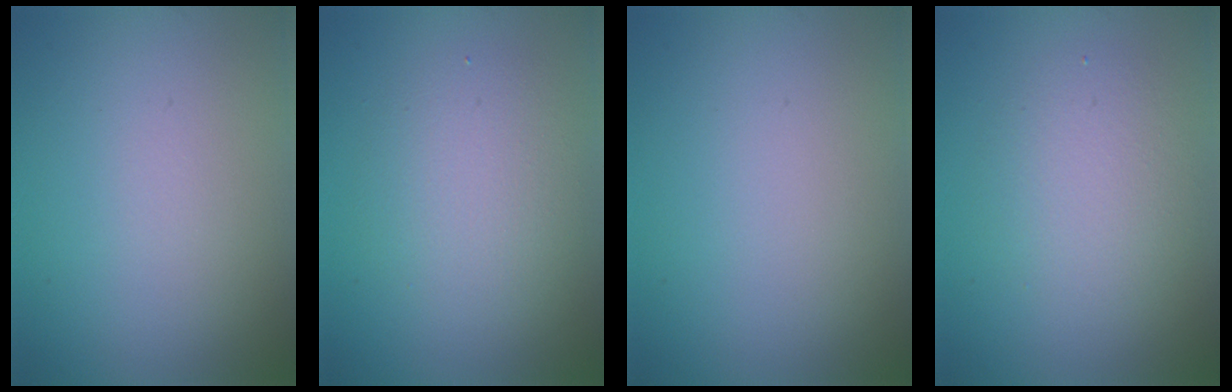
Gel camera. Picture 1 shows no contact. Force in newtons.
{"total": 3.6, "press": 3.6, "slide": 0.2}
{"total": 0.0}
{"total": 3.3, "press": 3.3, "slide": 0.2}